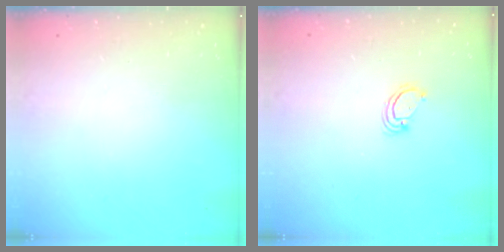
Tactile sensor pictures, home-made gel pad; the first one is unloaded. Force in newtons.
{"total": 3.4, "press": 3.4, "slide": 0.3}